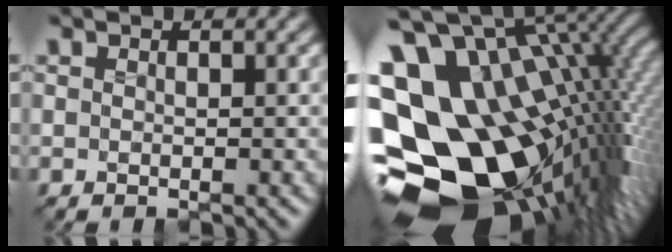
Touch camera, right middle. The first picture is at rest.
{"total": 19.3, "force": [0.2, 12.2, 14.9], "torque": [-0.291, -0.025, 0.024]}